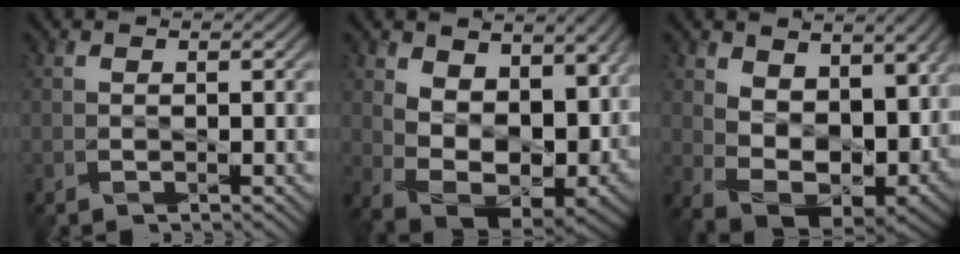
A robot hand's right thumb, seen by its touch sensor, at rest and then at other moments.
{"total": 12.9, "force": [3.7, 7.9, 9.4], "torque": [-0.191, -0.020, 0.076]}
{"total": 11.4, "force": [3.7, 7.1, 8.1], "torque": [-0.171, -0.016, 0.072]}